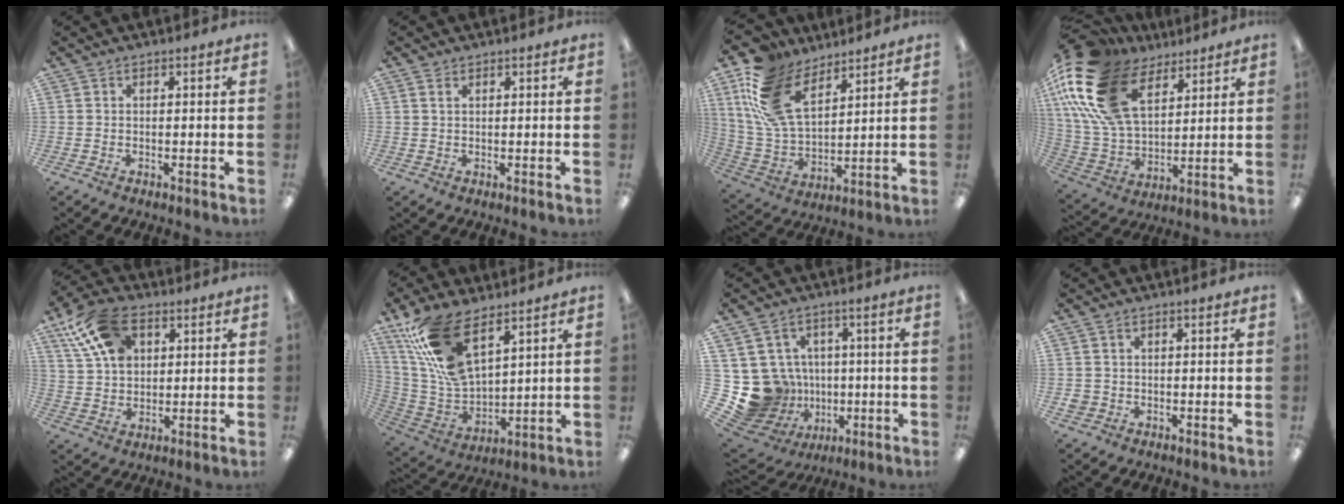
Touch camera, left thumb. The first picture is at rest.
{"total": 1.2, "force": [0.7, 0.6, 0.8], "torque": [-0.017, 0.002, 0.012]}
{"total": 18.4, "force": [9.5, 10.7, 11.6], "torque": [-0.265, -0.027, 0.180]}
{"total": 24.6, "force": [11.9, 14.4, 15.9], "torque": [-0.361, -0.048, 0.216]}
{"total": 14.1, "force": [6.5, 9.1, 8.6], "torque": [-0.178, -0.003, 0.121]}
{"total": 19.7, "force": [11.1, 9.7, 13.1], "torque": [-0.291, -0.035, 0.205]}
{"total": 14.6, "force": [-1.5, 13.9, 4.3], "torque": [-0.117, -0.002, 0.010]}
{"total": 2.0, "force": [0.1, 1.9, 0.7], "torque": [-0.014, 0.004, 0.000]}